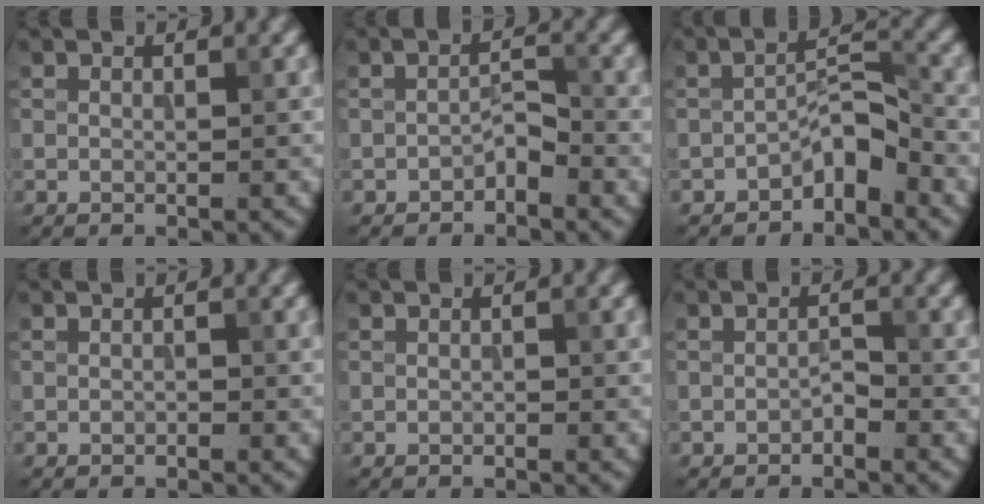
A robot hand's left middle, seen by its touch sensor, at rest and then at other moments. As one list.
[{"total": 1.2, "force": [-1.0, 0.3, 0.6], "torque": [-0.016, 0.009, -0.017]}, {"total": 2.7, "force": [-2.1, 0.8, 1.6], "torque": [-0.026, 0.019, -0.036]}, {"total": 0.0}, {"total": 0.0}, {"total": 0.6, "force": [-0.6, 0.1, 0.2], "torque": [-0.010, 0.005, -0.008]}]